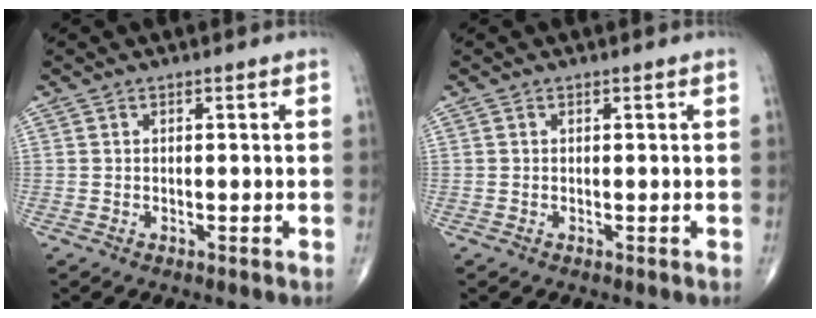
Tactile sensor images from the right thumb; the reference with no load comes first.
{"total": 0.0}